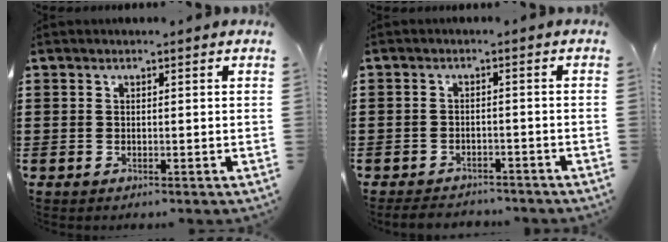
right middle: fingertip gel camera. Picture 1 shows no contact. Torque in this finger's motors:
{"motor_torque": [1.28, -0.30, -0.16, -0.06]}